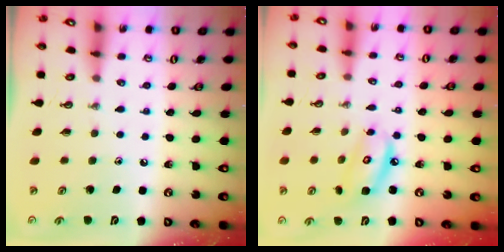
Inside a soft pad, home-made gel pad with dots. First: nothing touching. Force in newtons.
{"total": 7.8, "press": 7.7, "slide": 0.7}